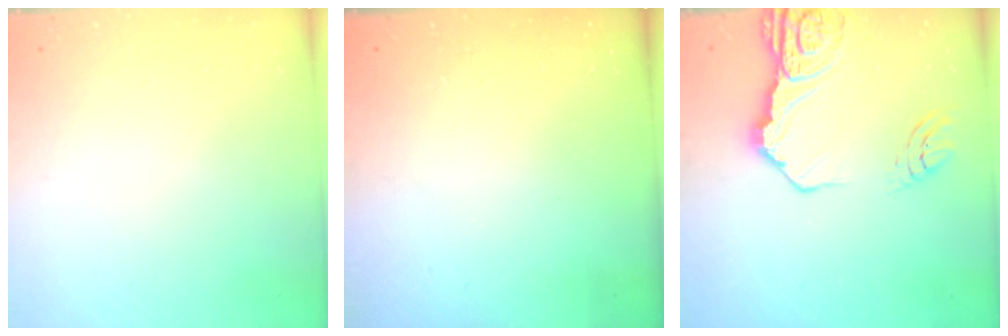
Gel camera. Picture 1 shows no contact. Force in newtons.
{"total": 0.0}
{"total": 16.7, "press": 16.6, "slide": 1.9}